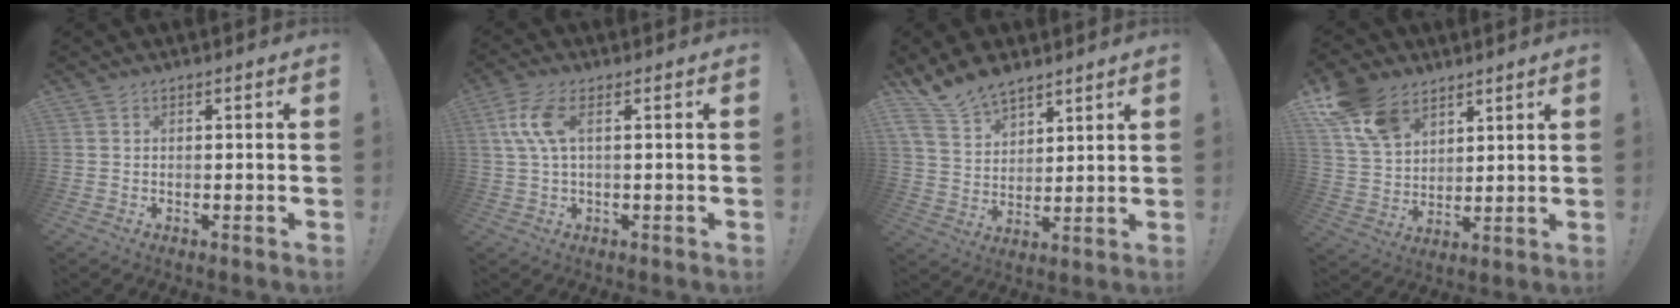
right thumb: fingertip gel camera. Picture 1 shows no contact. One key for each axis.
{"total": 7.8, "fx": 1.5, "fy": 2.9, "fz": 7.1, "tx": -0.148, "ty": 0.001, "tz": 0.032}
{"total": 11.7, "fx": 9.6, "fy": 5.6, "fz": 3.6, "tx": -0.080, "ty": -0.063, "tz": 0.188}
{"total": 13.4, "fx": 8.5, "fy": 8.6, "fz": 5.8, "tx": -0.112, "ty": -0.038, "tz": 0.169}